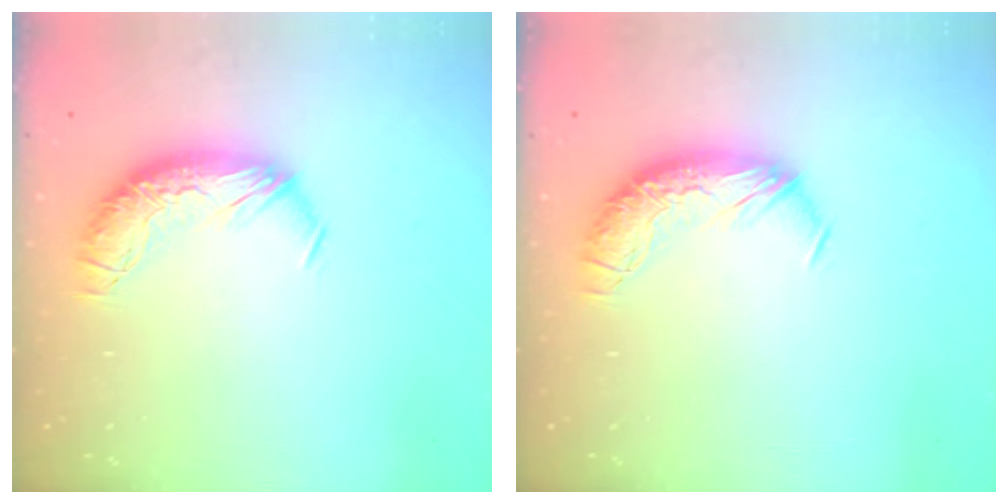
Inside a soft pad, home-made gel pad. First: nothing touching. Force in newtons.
{"total": 0.0}